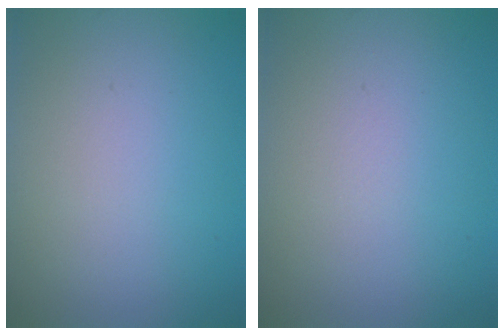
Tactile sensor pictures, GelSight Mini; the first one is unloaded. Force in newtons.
{"total": 0.0}